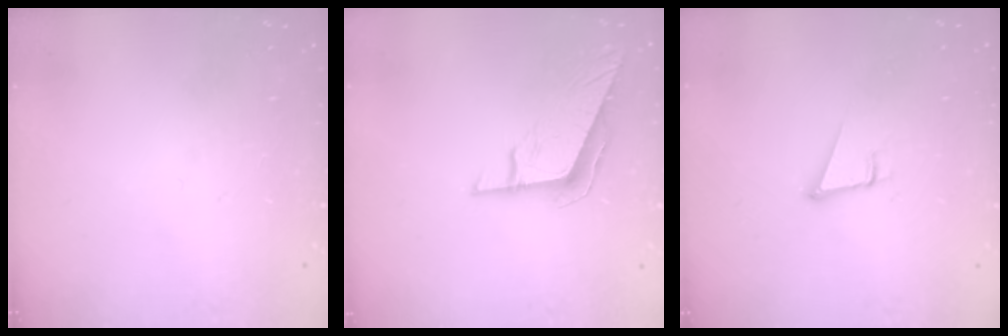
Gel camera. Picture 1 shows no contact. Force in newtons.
{"total": 8.6, "press": 8.6, "slide": 0.2}
{"total": 4.4, "press": 3.8, "slide": 2.3}